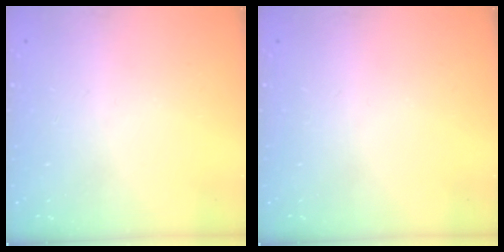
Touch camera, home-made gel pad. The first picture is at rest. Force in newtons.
{"total": 0.0}